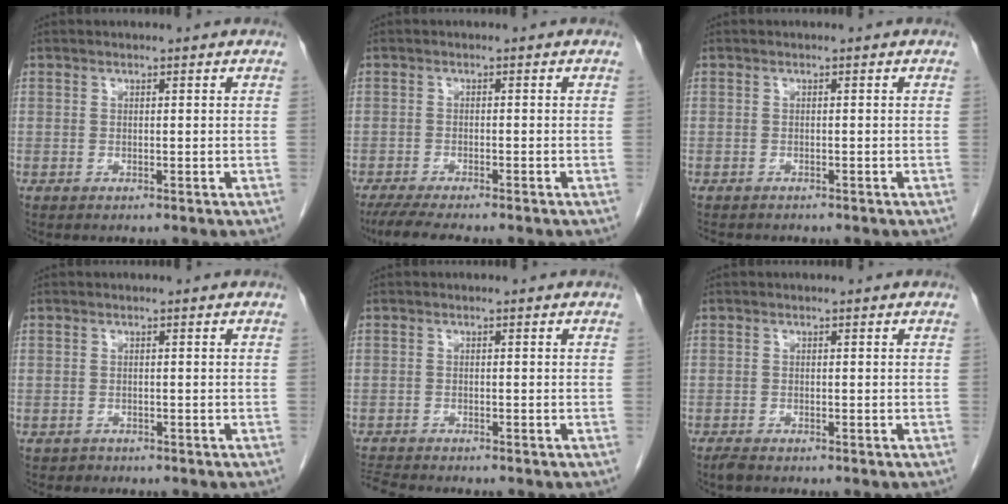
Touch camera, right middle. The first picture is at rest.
{"total": 6.9, "force": [-5.7, 0.6, 3.8], "torque": [-0.057, -0.017, -0.090]}
{"total": 3.9, "force": [-3.4, 1.3, 1.4], "torque": [-0.026, -0.008, -0.044]}
{"total": 0.8, "force": [-0.6, 0.5, -0.2], "torque": [-0.007, 0.002, -0.009]}
{"total": 3.4, "force": [-3.4, -0.3, 0.6], "torque": [-0.016, -0.018, -0.060]}
{"total": 1.2, "force": [-1.1, 0.3, 0.5], "torque": [-0.019, -0.004, -0.019]}